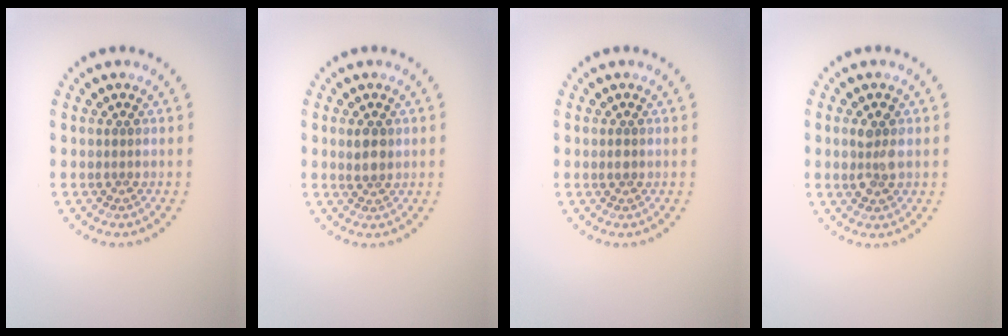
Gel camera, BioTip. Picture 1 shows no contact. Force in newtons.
{"total": 2.0, "press": 1.9, "slide": 0.5}
{"total": 0.9, "press": 0.9, "slide": 0.0}
{"total": 2.6, "press": 2.6, "slide": 0.2}